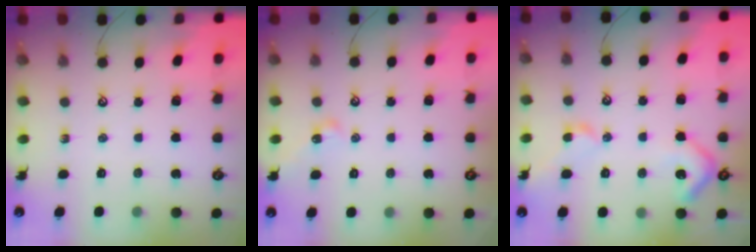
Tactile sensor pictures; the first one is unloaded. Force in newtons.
{"total": 4.9, "press": 4.9, "slide": 0.7}
{"total": 6.9, "press": 6.8, "slide": 1.3}